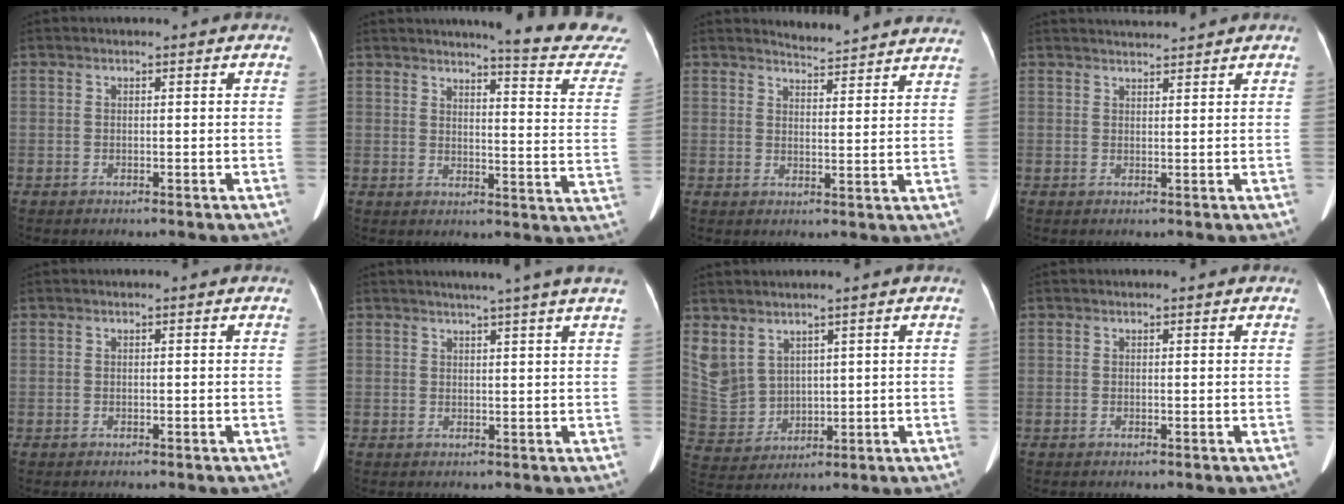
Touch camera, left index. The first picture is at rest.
{"total": 14.6, "force": [14.0, -1.2, 4.0], "torque": [-0.046, -0.118, 0.143]}
{"total": 12.0, "force": [11.9, 0.8, 1.9], "torque": [-0.013, -0.024, 0.126]}
{"total": 3.0, "force": [3.0, -0.5, 0.3], "torque": [-0.005, 0.014, 0.048]}
{"total": 0.0}
{"total": 6.8, "force": [5.5, -1.4, 3.7], "torque": [-0.046, 0.012, 0.054]}
{"total": 9.5, "force": [5.6, 6.9, 3.3], "torque": [-0.097, -0.001, 0.139]}
{"total": 0.6, "force": [0.6, 0.1, 0.2], "torque": [-0.008, 0.004, 0.004]}